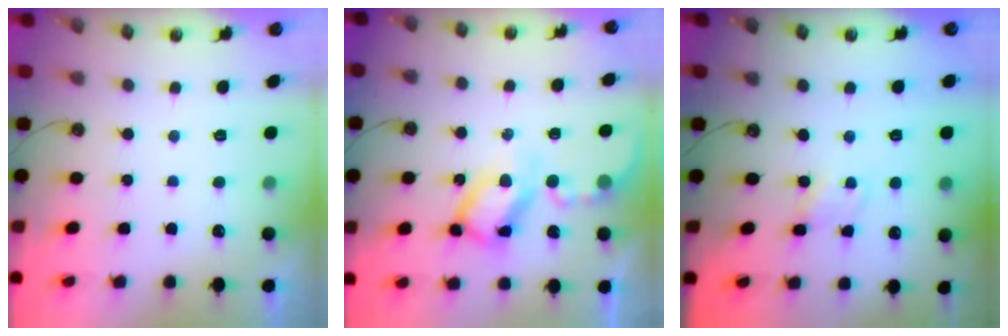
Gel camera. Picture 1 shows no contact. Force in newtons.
{"total": 12.4, "press": 12.3, "slide": 1.2}
{"total": 1.4, "press": 1.4, "slide": 0.2}